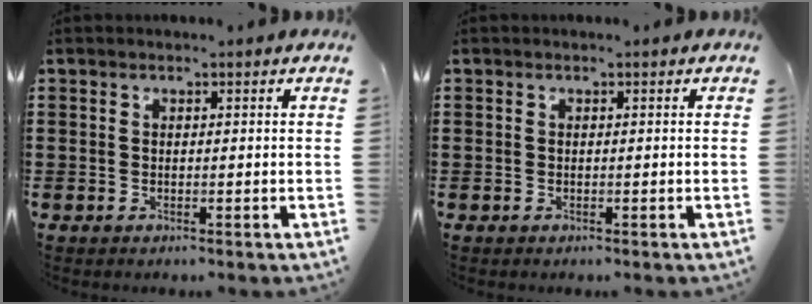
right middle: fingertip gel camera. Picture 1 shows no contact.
{"total": 0.0}